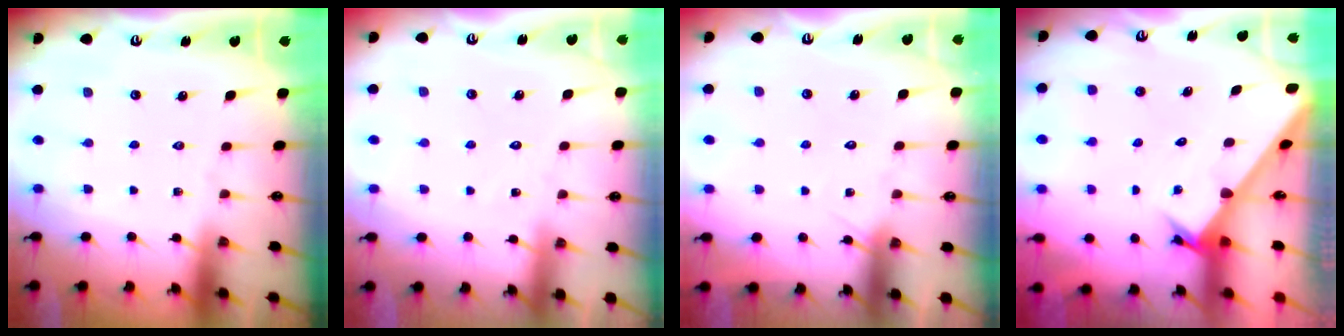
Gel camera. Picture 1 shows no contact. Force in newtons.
{"total": 4.8, "press": 4.8, "slide": 0.4}
{"total": 5.7, "press": 5.7, "slide": 0.5}
{"total": 2.7, "press": 2.7, "slide": 0.3}